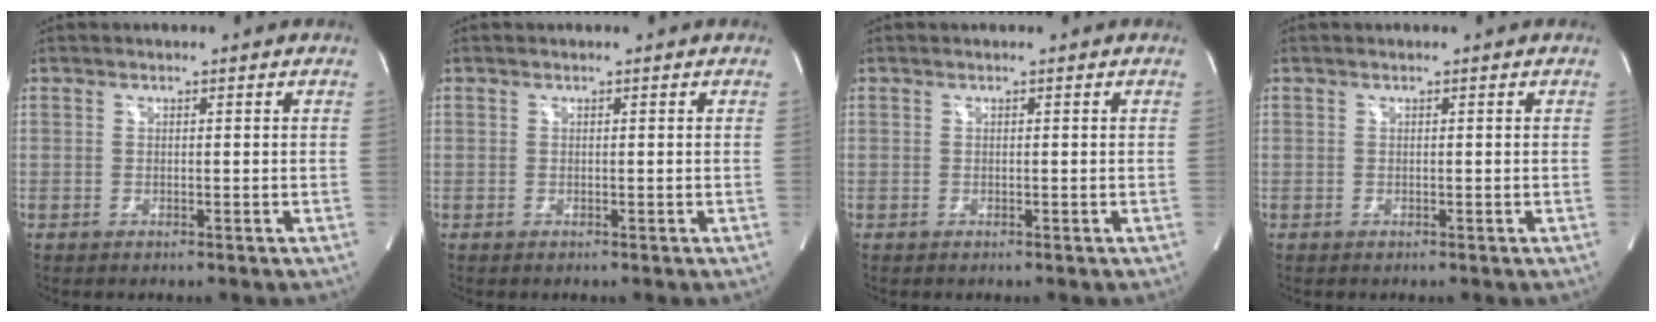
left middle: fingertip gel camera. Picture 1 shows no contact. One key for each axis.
{"total": 0.0}
{"total": 0.0}
{"total": 0.0}